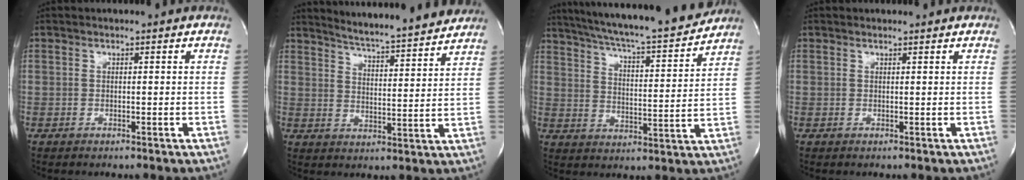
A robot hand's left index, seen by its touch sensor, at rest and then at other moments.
{"total": 14.7, "force": [13.9, -0.3, 4.7], "torque": [-0.083, -0.024, 0.187]}
{"total": 20.1, "force": [18.1, 1.0, 8.6], "torque": [-0.146, -0.021, 0.259]}
{"total": 1.0, "force": [1.0, 0.0, 0.0], "torque": [-0.010, -0.002, 0.012]}